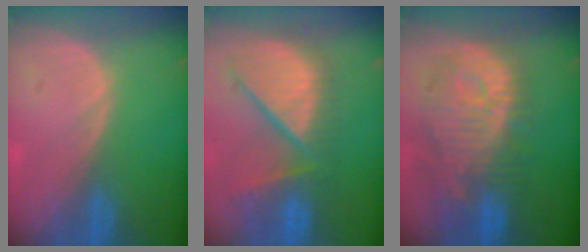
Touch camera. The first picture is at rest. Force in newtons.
{"total": 11.5, "press": 10.4, "slide": 5.0}
{"total": 12.2, "press": 11.0, "slide": 5.3}